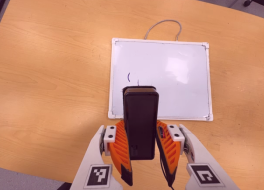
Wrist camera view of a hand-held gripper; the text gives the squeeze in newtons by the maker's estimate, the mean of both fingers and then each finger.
{"total": 8.4, "left": 6.9, "right": 10.0}